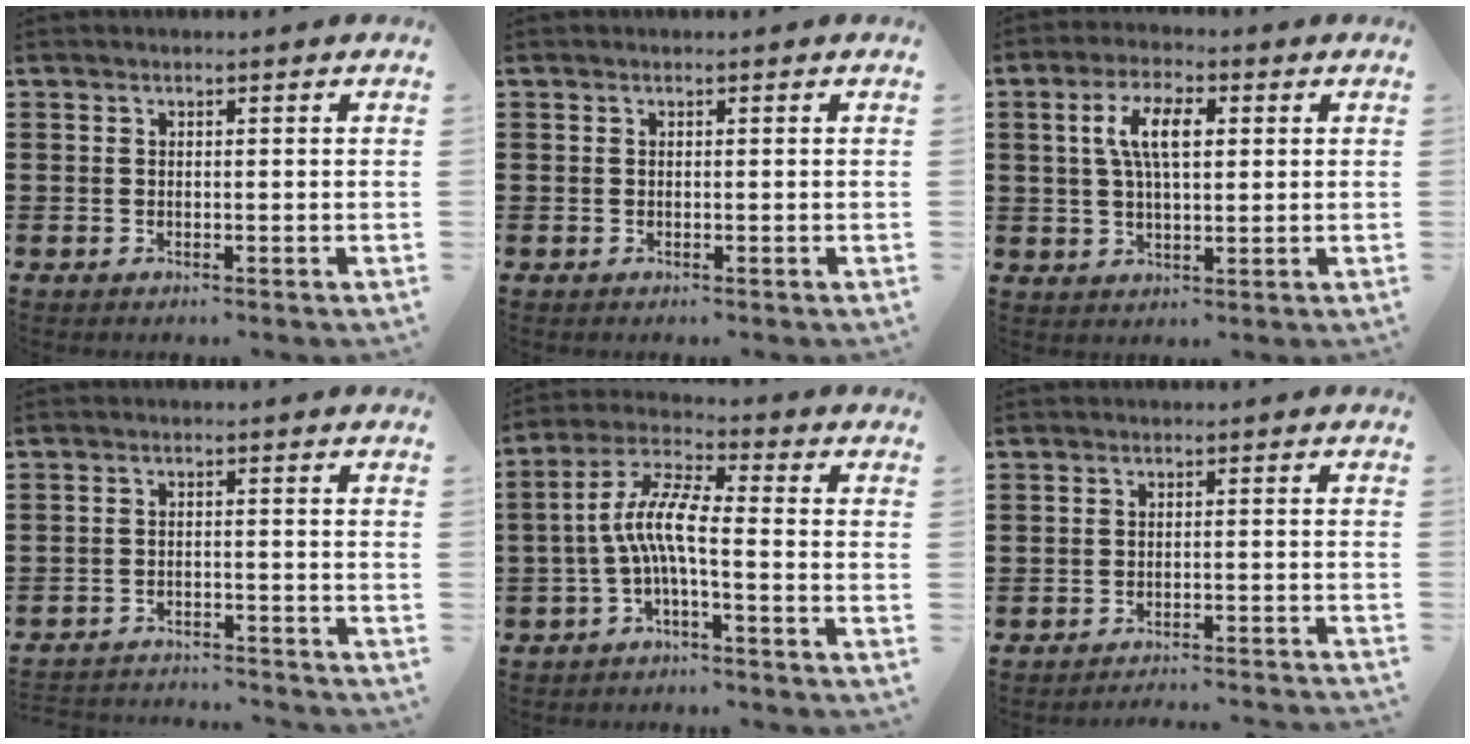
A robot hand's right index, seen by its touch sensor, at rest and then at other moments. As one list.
[{"total": 0.0}, {"total": 6.9, "force": [1.5, 2.8, 6.1], "torque": [-0.131, 0.011, 0.021]}, {"total": 2.8, "force": [-2.8, 0.1, 0.1], "torque": [-0.008, 0.000, -0.059]}, {"total": 7.5, "force": [-1.7, 1.6, 7.1], "torque": [-0.156, -0.008, -0.036]}, {"total": 2.3, "force": [-2.3, -0.3, 0.2], "torque": [-0.008, 0.000, -0.049]}]